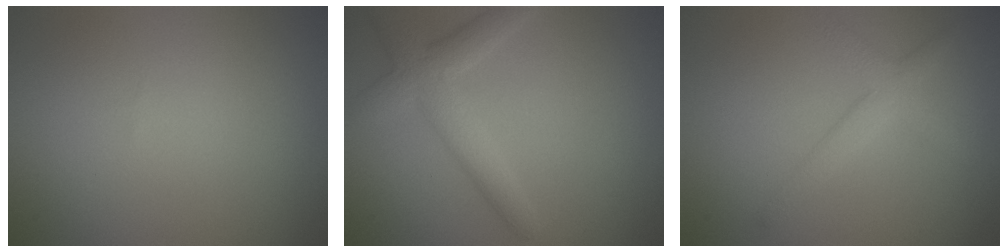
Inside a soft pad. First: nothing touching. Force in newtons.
{"total": 3.8, "press": 3.8, "slide": 0.3}
{"total": 2.6, "press": 2.6, "slide": 0.1}